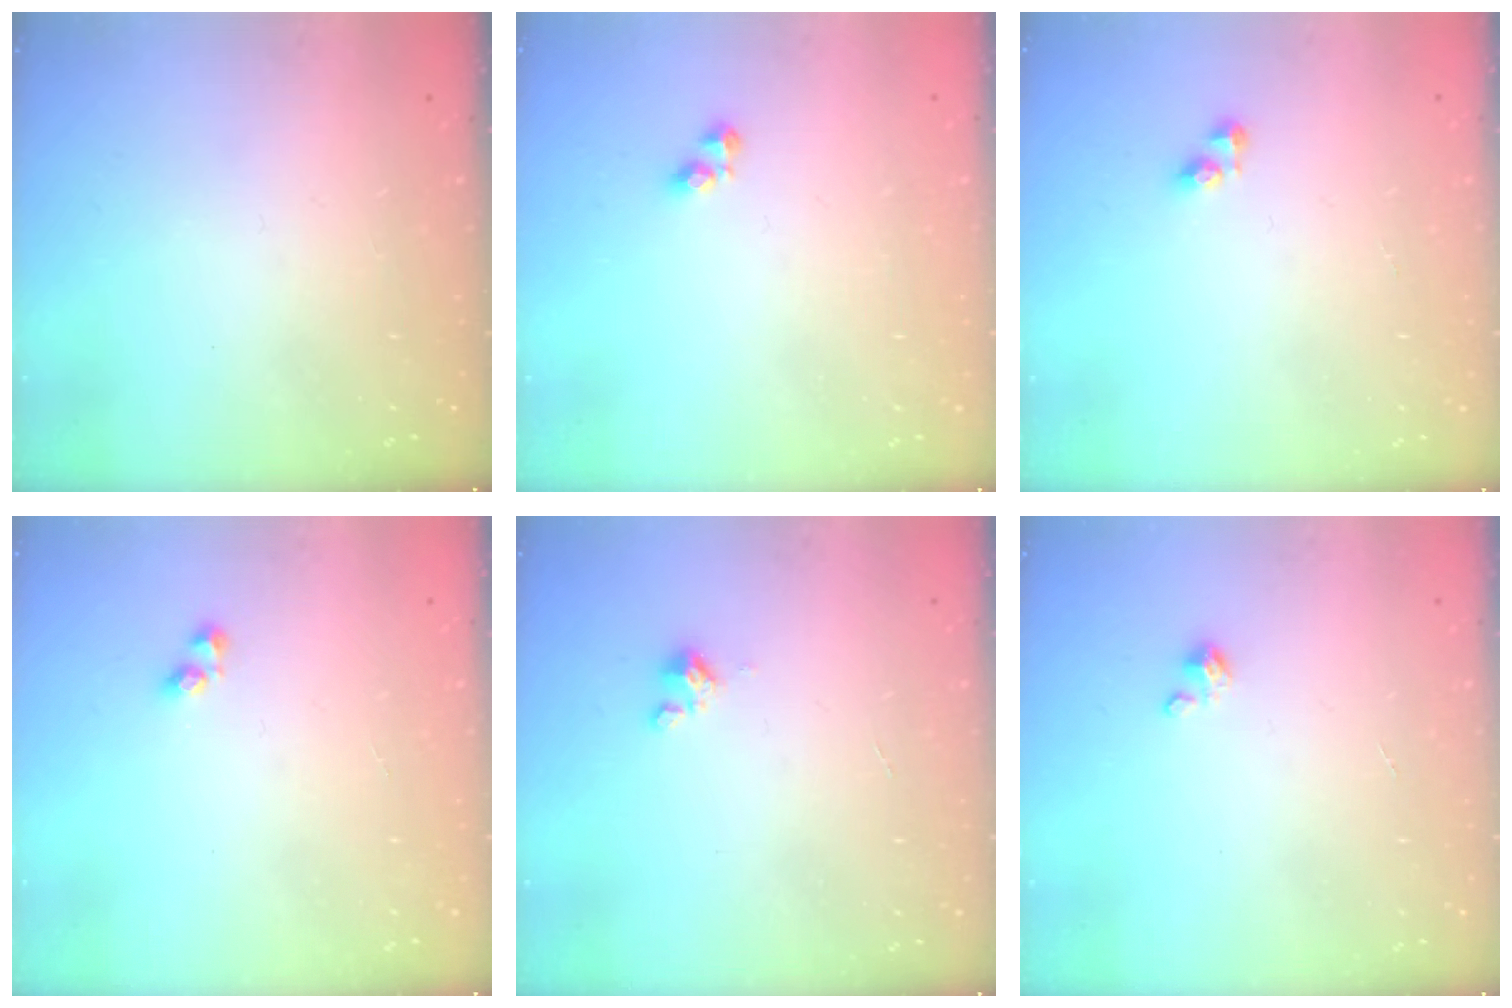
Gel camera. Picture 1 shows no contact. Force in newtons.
{"total": 3.2, "press": 3.1, "slide": 0.4}
{"total": 3.4, "press": 3.4, "slide": 0.4}
{"total": 2.9, "press": 2.6, "slide": 1.3}
{"total": 0.9, "press": 0.9, "slide": 0.2}
{"total": 1.4, "press": 1.4, "slide": 0.3}